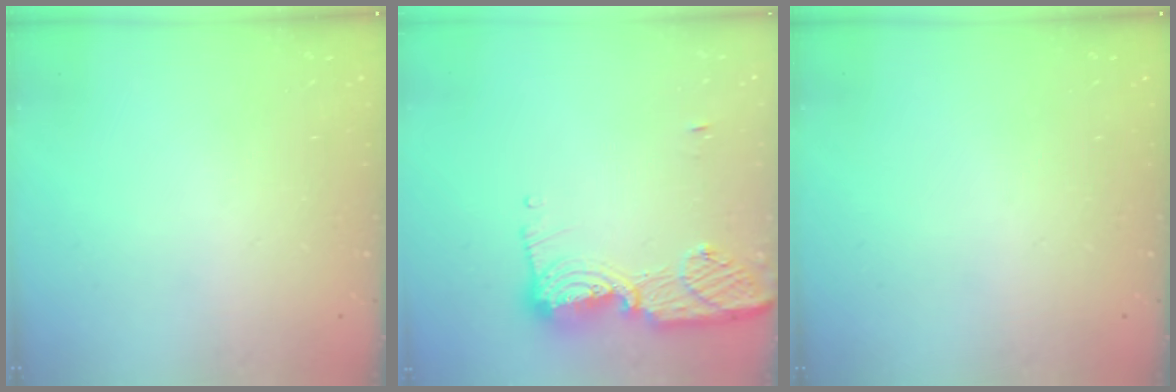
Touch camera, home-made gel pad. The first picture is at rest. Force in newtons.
{"total": 12.0, "press": 12.0, "slide": 1.1}
{"total": 0.0}